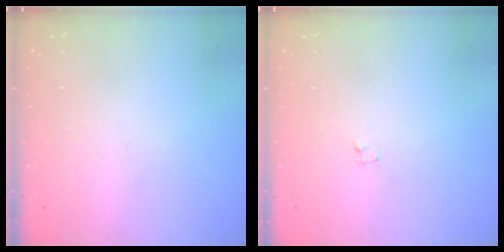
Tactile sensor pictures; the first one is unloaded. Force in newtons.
{"total": 1.2, "press": 1.2, "slide": 0.1}